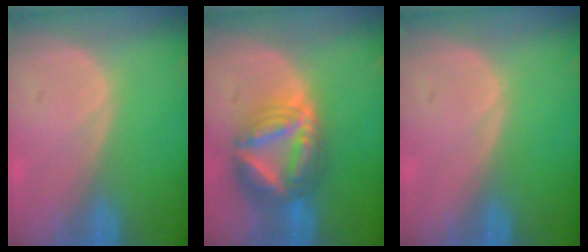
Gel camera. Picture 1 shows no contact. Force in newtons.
{"total": 9.0, "press": 9.0, "slide": 0.9}
{"total": 0.0}